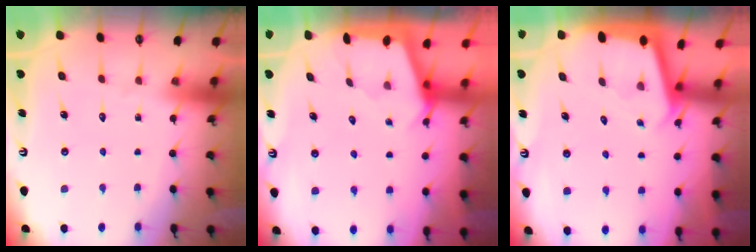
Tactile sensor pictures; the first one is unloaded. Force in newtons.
{"total": 2.2, "press": 2.2, "slide": 0.3}
{"total": 1.8, "press": 1.8, "slide": 0.0}